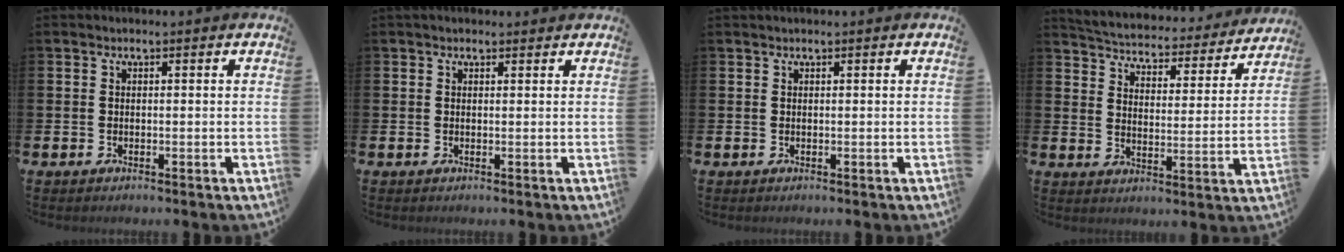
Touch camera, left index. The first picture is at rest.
{"total": 0.9, "force": [0.7, 0.4, 0.3], "torque": [0.005, 0.001, 0.010]}
{"total": 0.0}
{"total": 4.6, "force": [4.5, 0.9, 0.7], "torque": [-0.040, -0.042, 0.070]}